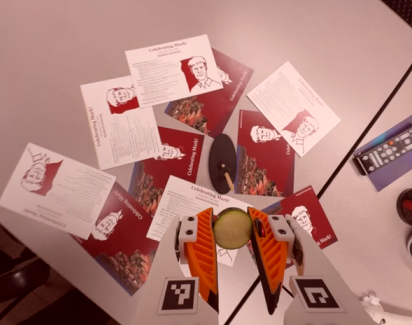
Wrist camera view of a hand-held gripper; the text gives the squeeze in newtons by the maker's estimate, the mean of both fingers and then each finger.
{"total": 12.9, "left": 13.4, "right": 12.4}